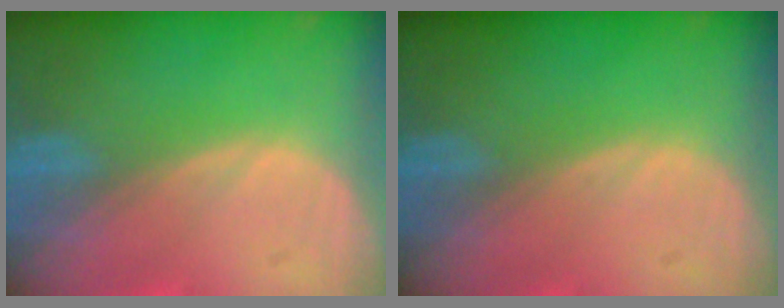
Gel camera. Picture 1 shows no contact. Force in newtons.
{"total": 0.0}